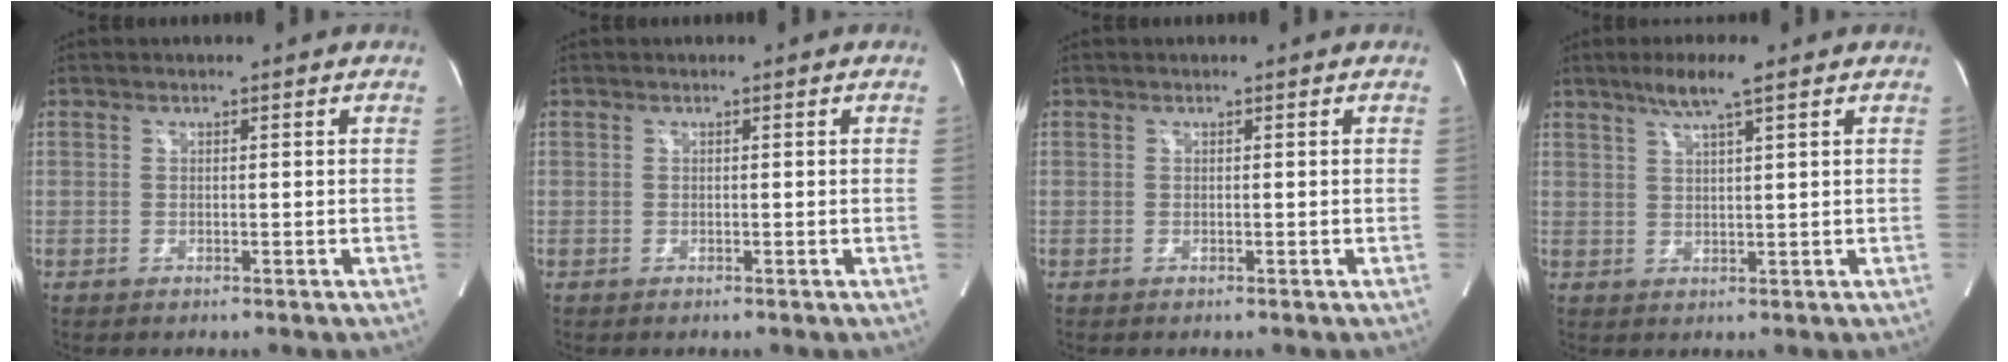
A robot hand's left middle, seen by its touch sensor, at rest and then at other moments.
{"total": 0.0}
{"total": 0.0}
{"total": 5.0, "force": [3.4, -0.2, 3.7], "torque": [-0.077, 0.004, 0.064]}